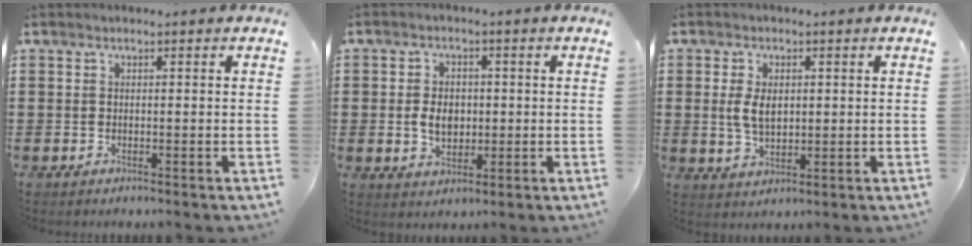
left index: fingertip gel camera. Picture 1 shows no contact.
{"total": 4.7, "force": [0.0, 3.2, 3.4], "torque": [-0.062, -0.001, -0.007]}
{"total": 4.8, "force": [0.8, 2.7, 3.9], "torque": [-0.080, 0.002, 0.010]}